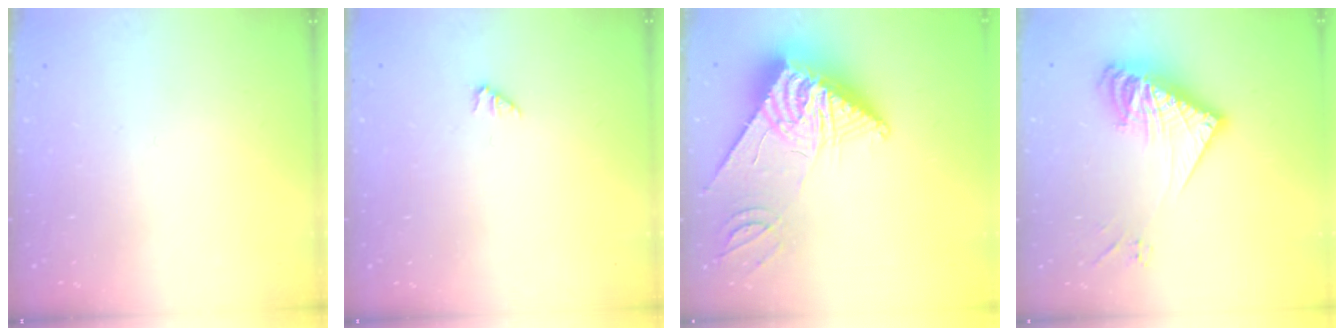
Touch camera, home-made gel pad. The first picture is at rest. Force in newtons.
{"total": 0.0}
{"total": 14.6, "press": 14.5, "slide": 1.3}
{"total": 15.0, "press": 15.0, "slide": 0.4}